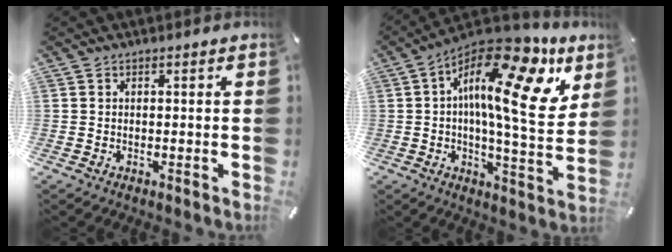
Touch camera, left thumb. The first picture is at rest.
{"total": 20.1, "force": [7.7, 6.9, 17.2], "torque": [-0.282, -0.067, 0.119]}